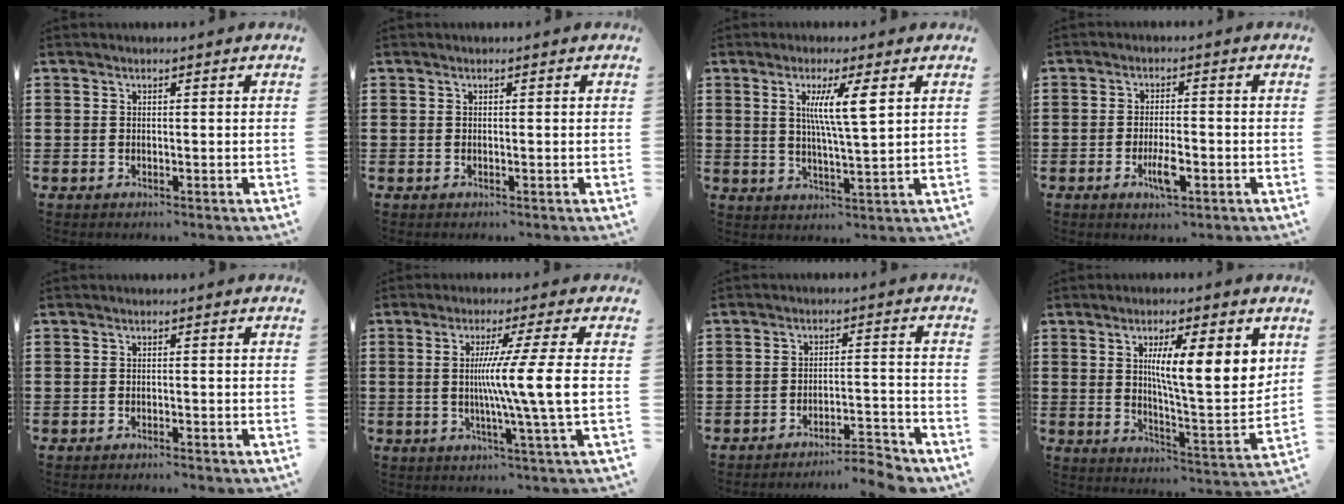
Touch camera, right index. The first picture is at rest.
{"total": 0.0}
{"total": 6.7, "force": [2.2, 0.6, 6.4], "torque": [-0.129, 0.002, 0.031]}
{"total": 4.6, "force": [-1.8, 1.5, 4.0], "torque": [-0.087, -0.003, -0.036]}
{"total": 1.0, "force": [-0.9, 0.0, 0.3], "torque": [-0.009, -0.001, -0.018]}
{"total": 10.0, "force": [-0.3, -1.1, 9.9], "torque": [-0.177, -0.012, -0.012]}
{"total": 4.9, "force": [-4.6, 0.0, 1.7], "torque": [-0.030, -0.008, -0.093]}
{"total": 10.8, "force": [3.6, 2.5, 9.9], "torque": [-0.162, -0.010, 0.052]}